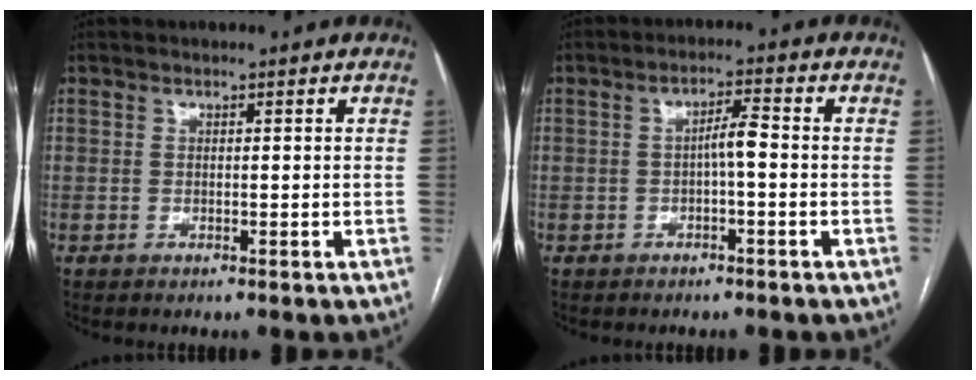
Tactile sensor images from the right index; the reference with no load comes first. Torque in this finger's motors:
{"motor_torque": [0.61, -0.14, 0.28, 0.08]}